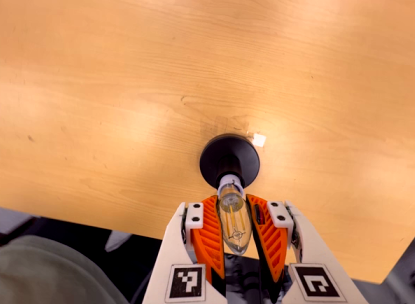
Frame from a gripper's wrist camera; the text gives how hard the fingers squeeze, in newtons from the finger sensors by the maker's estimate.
{"total": 19.4, "left": 19.2, "right": 19.5}